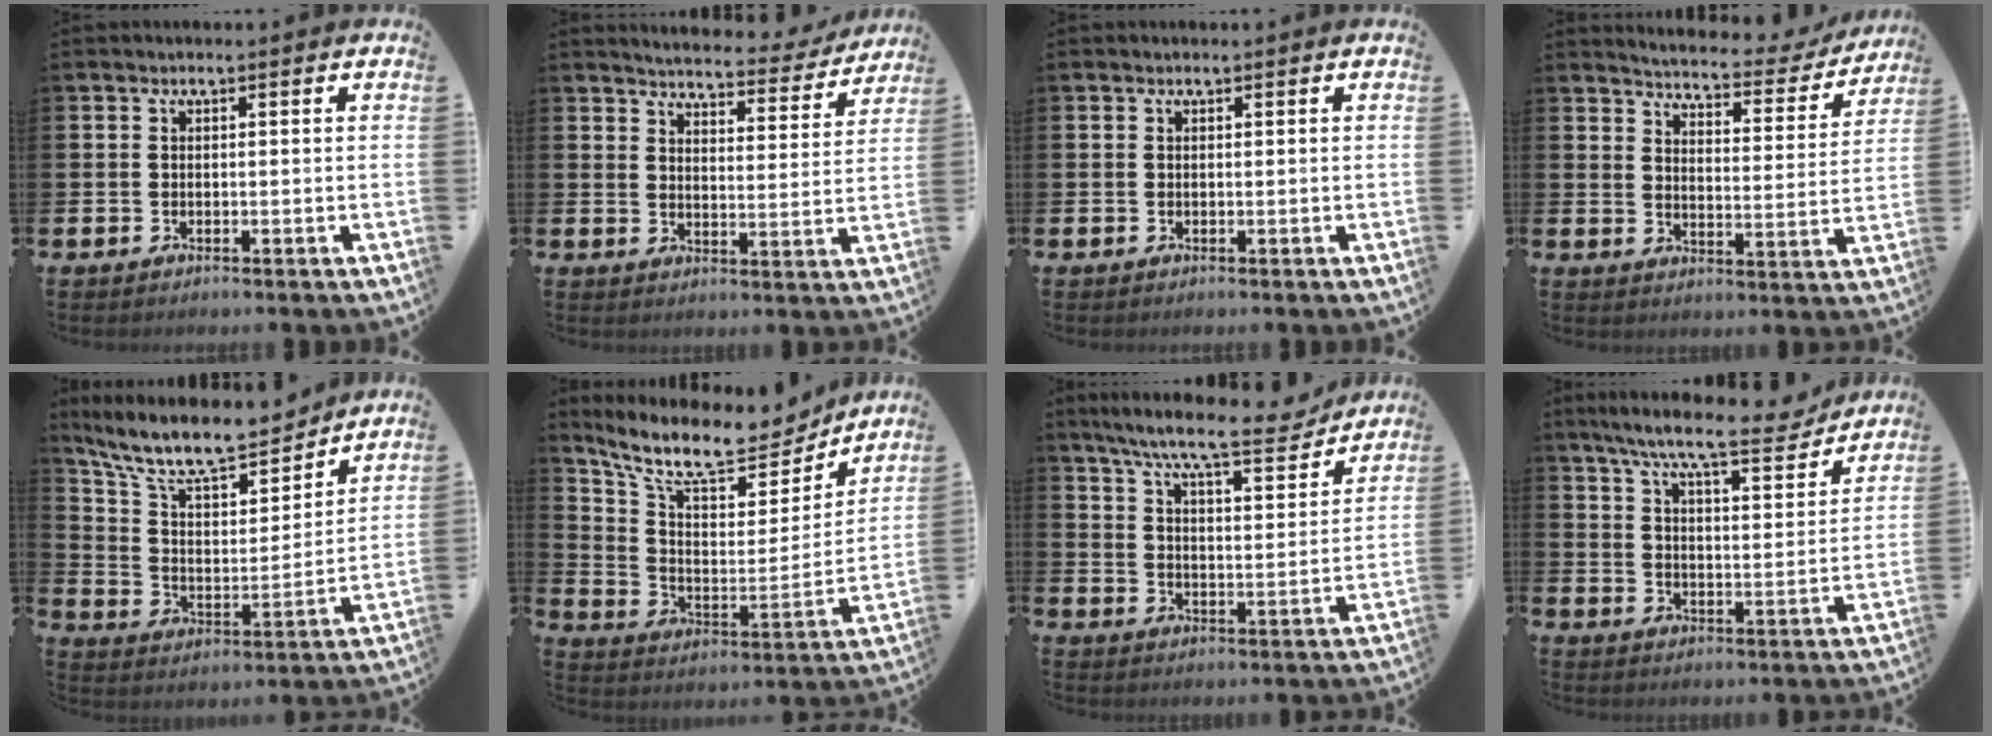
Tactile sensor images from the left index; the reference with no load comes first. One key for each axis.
{"total": 4.6, "fx": 4.5, "fy": 0.7, "fz": 0.6, "tx": -0.021, "ty": -0.040, "tz": 0.072}
{"total": 0.0}
{"total": 4.7, "fx": 4.6, "fy": 0.7, "fz": 0.8, "tx": -0.036, "ty": -0.039, "tz": 0.072}
{"total": 11.7, "fx": 10.2, "fy": 3.2, "fz": 4.7, "tx": -0.128, "ty": -0.064, "tz": 0.179}
{"total": 10.8, "fx": 9.5, "fy": 2.8, "fz": 4.3, "tx": -0.114, "ty": -0.063, "tz": 0.161}
{"total": 9.9, "fx": 8.8, "fy": 0.9, "fz": 4.5, "tx": -0.114, "ty": -0.051, "tz": 0.149}
{"total": 9.8, "fx": 8.7, "fy": 0.8, "fz": 4.4, "tx": -0.104, "ty": -0.052, "tz": 0.148}